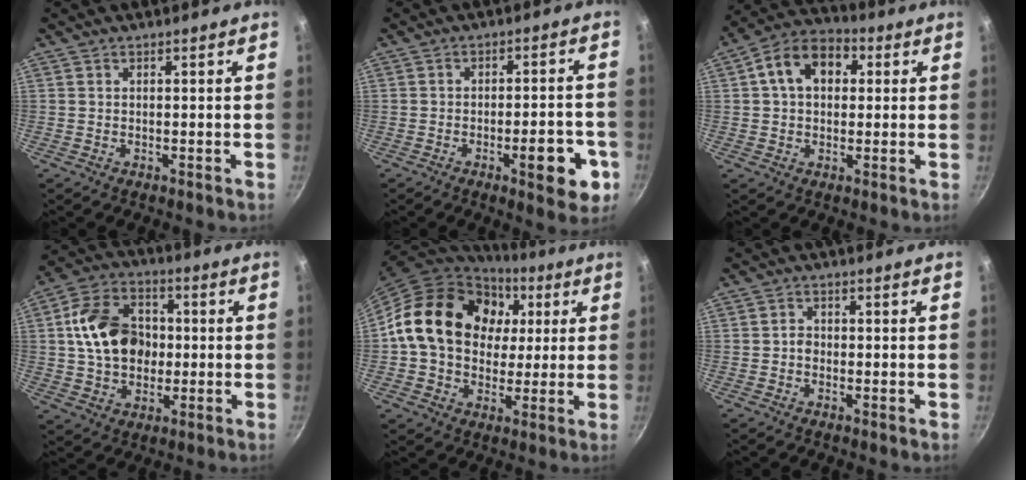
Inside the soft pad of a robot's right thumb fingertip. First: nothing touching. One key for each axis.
{"total": 10.2, "fx": -3.9, "fy": 3.6, "fz": 8.7, "tx": -0.090, "ty": 0.022, "tz": -0.047}
{"total": 11.6, "fx": 2.6, "fy": 8.3, "fz": 7.8, "tx": -0.102, "ty": 0.025, "tz": 0.024}
{"total": 15.2, "fx": 0.9, "fy": 11.5, "fz": 9.8, "tx": -0.141, "ty": 0.021, "tz": 0.007}
{"total": 21.3, "fx": 4.3, "fy": 16.5, "fz": 12.7, "tx": -0.196, "ty": 0.016, "tz": 0.066}
{"total": 1.7, "fx": -0.4, "fy": 1.3, "fz": 1.0, "tx": -0.021, "ty": 0.007, "tz": -0.012}